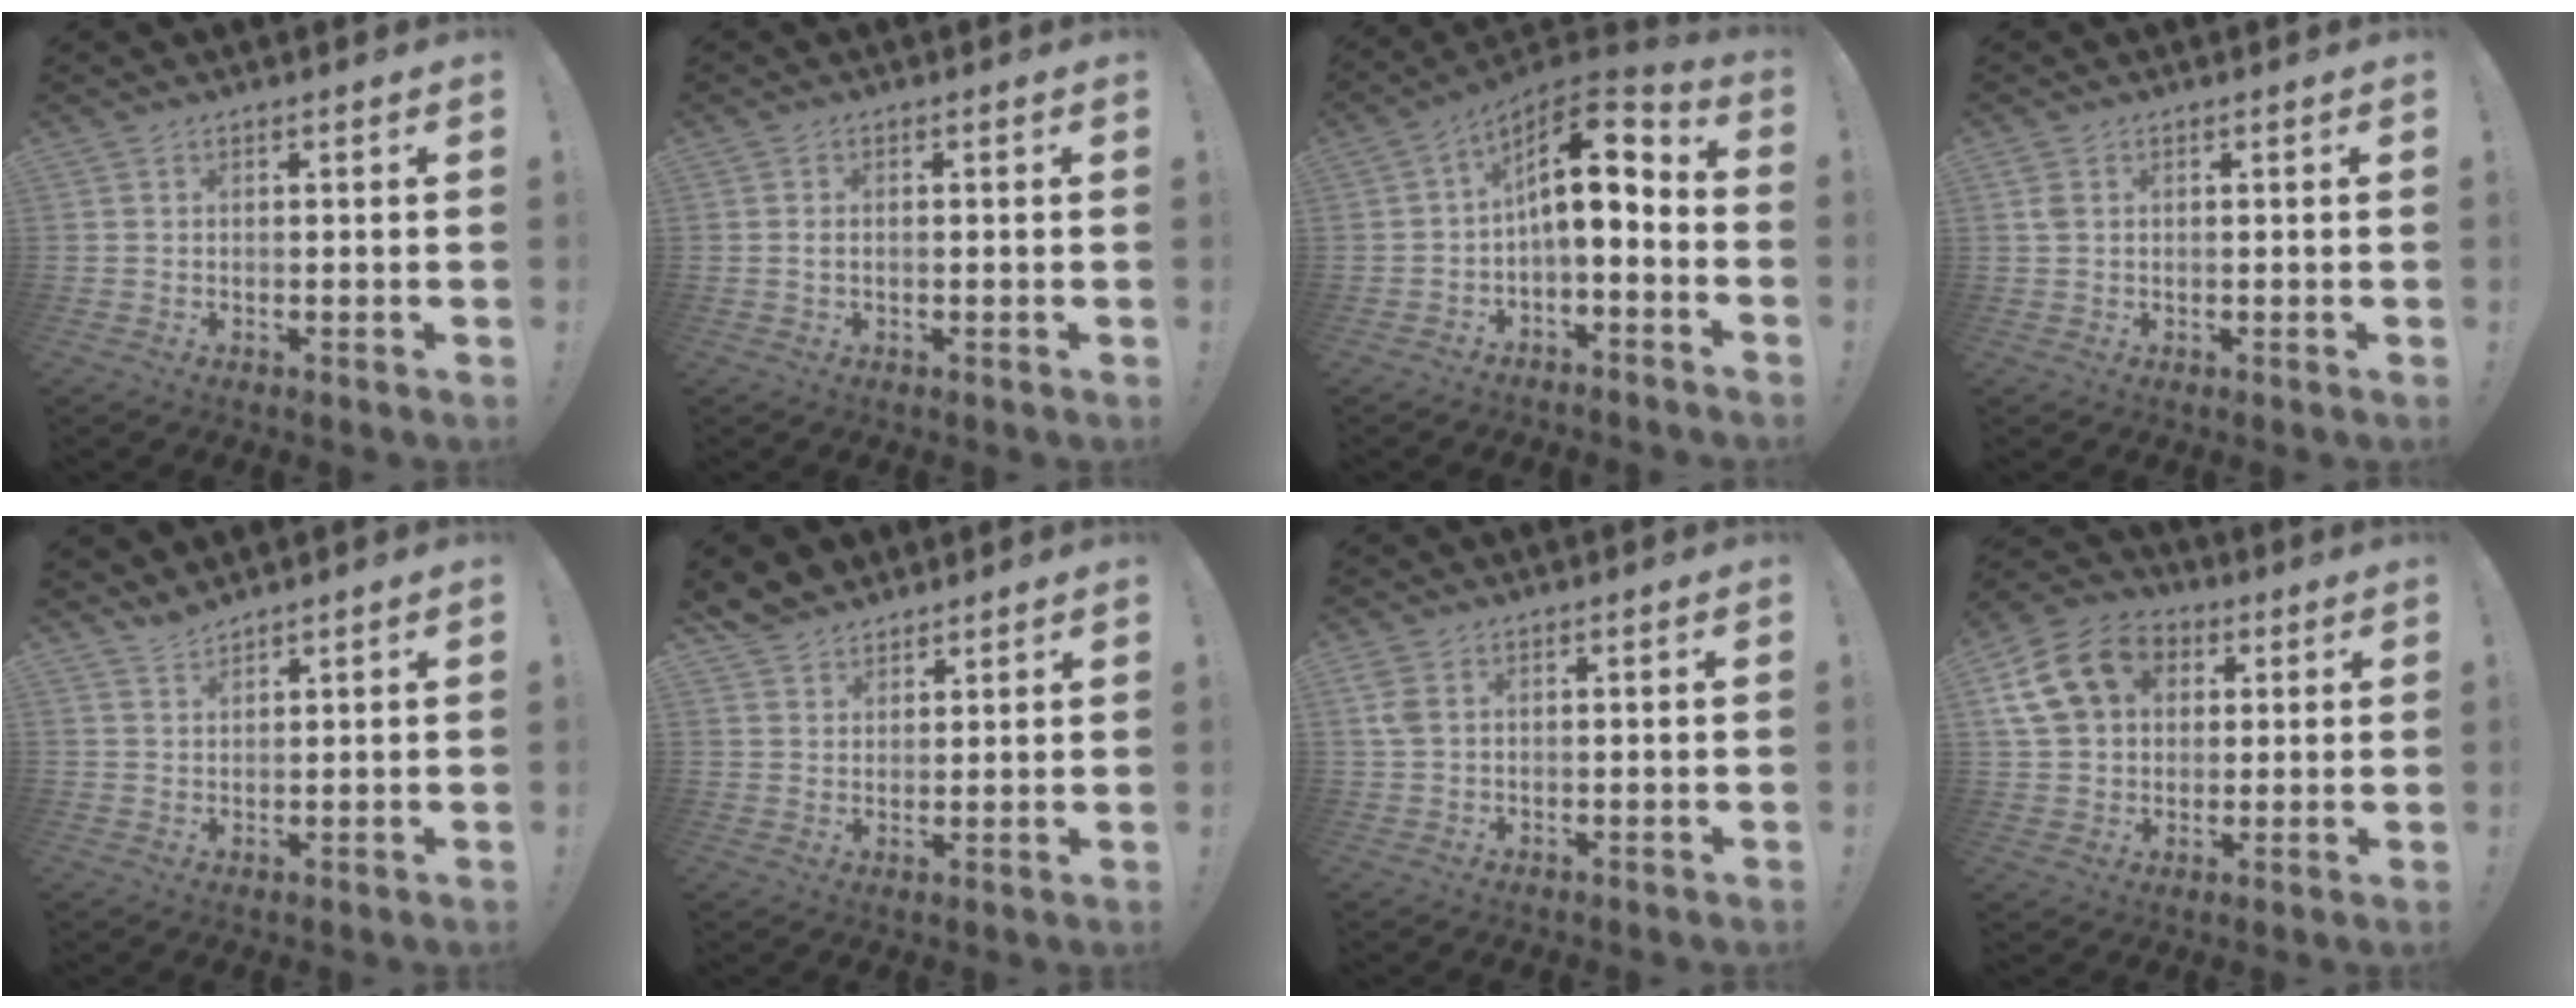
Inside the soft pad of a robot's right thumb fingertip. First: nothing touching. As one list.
[{"total": 1.0, "force": [-0.1, 0.5, 0.9], "torque": [-0.018, 0.004, -0.002]}, {"total": 12.4, "force": [1.6, 5.6, 11.0], "torque": [-0.183, -0.004, 0.026]}, {"total": 2.0, "force": [0.7, 1.4, 1.3], "torque": [-0.021, 0.004, 0.013]}, {"total": 3.2, "force": [3.0, 0.4, 0.8], "torque": [-0.013, -0.019, 0.056]}, {"total": 6.1, "force": [5.0, 3.4, 0.4], "torque": [-0.016, -0.034, 0.102]}, {"total": 3.4, "force": [1.3, 2.0, 2.4], "torque": [-0.050, -0.001, 0.023]}, {"total": 17.2, "force": [5.7, 13.6, 8.8], "torque": [-0.136, -0.008, 0.115]}]